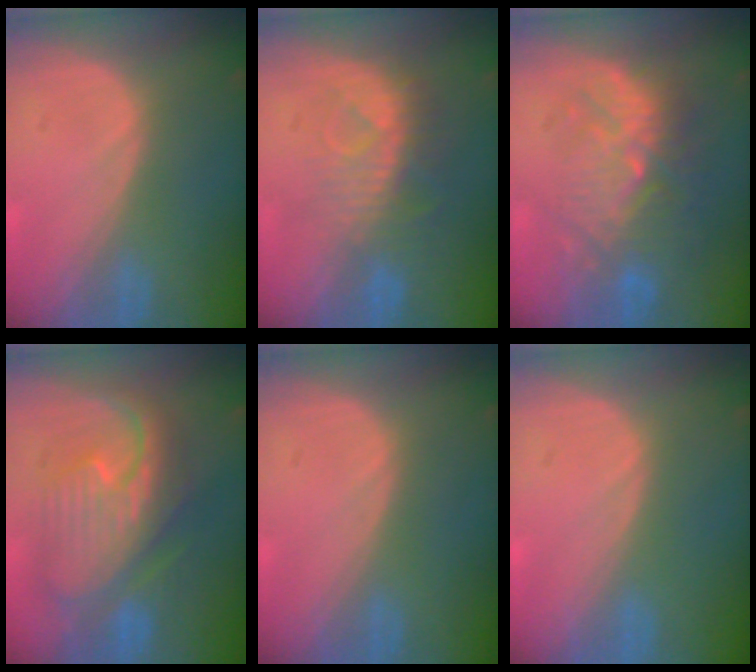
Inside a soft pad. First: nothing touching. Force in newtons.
{"total": 8.2, "press": 7.4, "slide": 3.5}
{"total": 10.1, "press": 9.4, "slide": 3.7}
{"total": 10.7, "press": 10.7, "slide": 0.9}
{"total": 0.0}
{"total": 0.0}